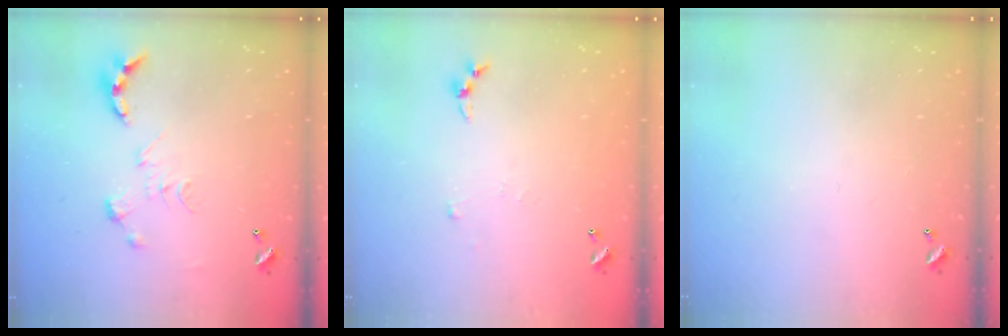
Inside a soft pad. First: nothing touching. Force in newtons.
{"total": 3.7, "press": 3.7, "slide": 0.5}
{"total": 0.0}